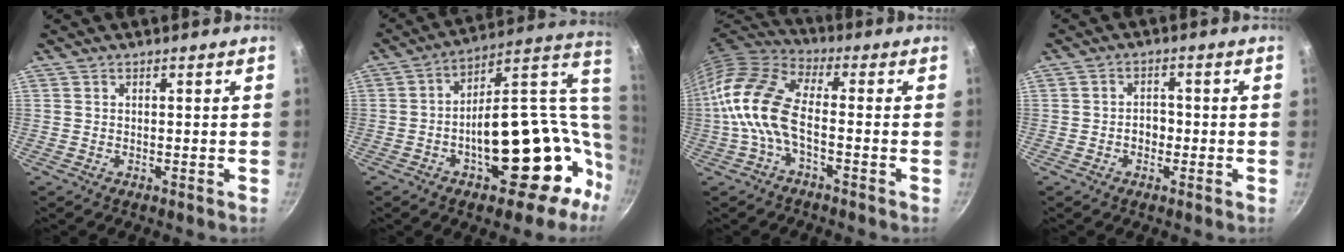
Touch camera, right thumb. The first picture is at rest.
{"total": 26.7, "force": [-2.1, 15.5, 21.7], "torque": [-0.246, 0.042, -0.010]}
{"total": 12.0, "force": [-2.8, 5.9, 10.1], "torque": [-0.205, 0.035, -0.072]}
{"total": 2.9, "force": [-0.8, 2.3, 1.7], "torque": [-0.006, 0.013, -0.013]}